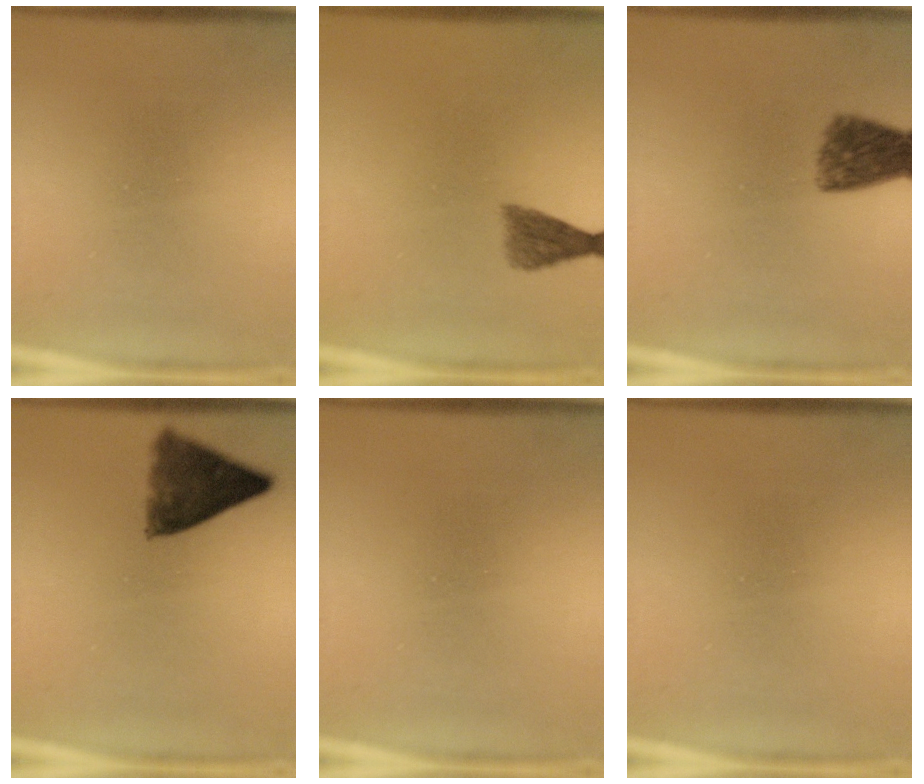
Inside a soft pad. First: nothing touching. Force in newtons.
{"total": 2.9}
{"total": 6.2}
{"total": 8.1}
{"total": 0.0}
{"total": 0.0}